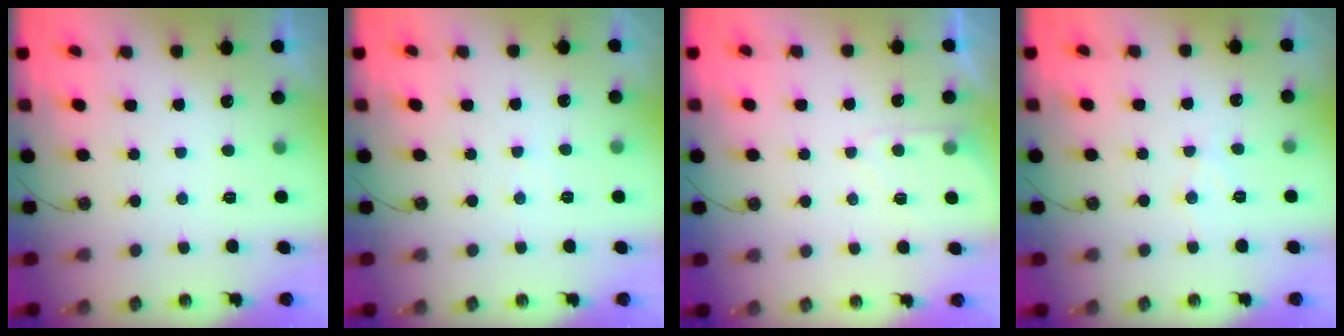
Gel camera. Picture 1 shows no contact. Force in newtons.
{"total": 2.9, "press": 2.9, "slide": 0.5}
{"total": 4.8, "press": 4.8, "slide": 0.6}
{"total": 6.2, "press": 6.1, "slide": 0.8}